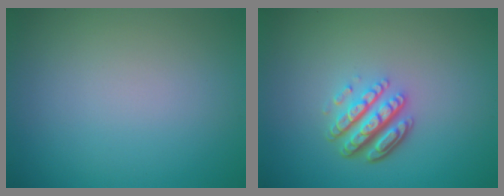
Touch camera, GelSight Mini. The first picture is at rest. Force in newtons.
{"total": 4.9, "press": 3.4, "slide": 3.5}